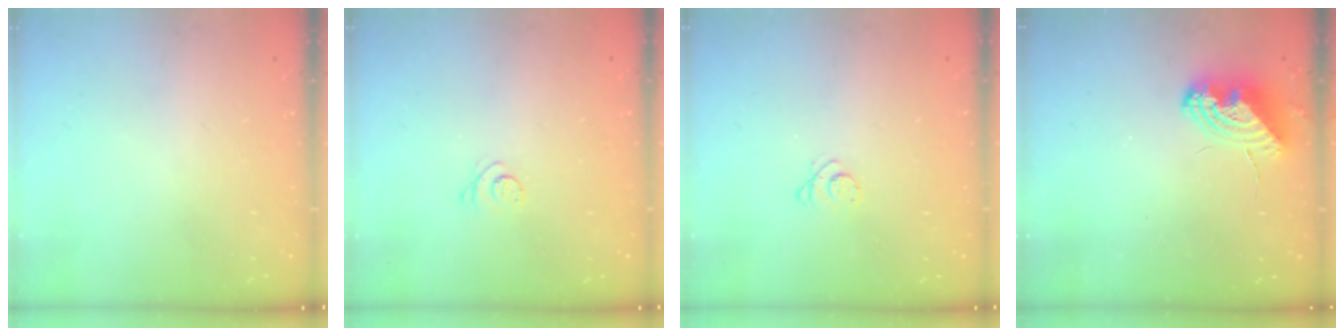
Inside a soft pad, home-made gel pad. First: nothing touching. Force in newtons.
{"total": 2.3, "press": 2.3, "slide": 0.3}
{"total": 2.6, "press": 2.6, "slide": 0.3}
{"total": 8.8, "press": 8.7, "slide": 1.1}